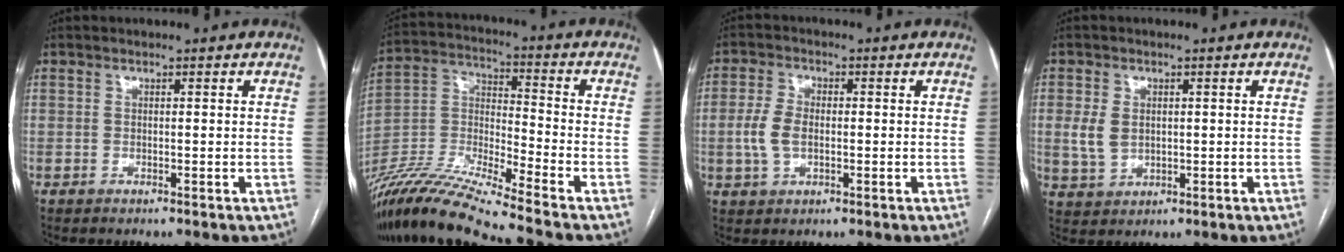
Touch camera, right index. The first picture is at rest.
{"total": 16.4, "force": [-14.4, -1.7, 7.6], "torque": [-0.152, -0.005, -0.273]}
{"total": 5.3, "force": [-0.6, 3.1, 4.2], "torque": [-0.106, 0.010, -0.011]}
{"total": 4.5, "force": [0.5, 3.3, 3.0], "torque": [-0.069, 0.007, 0.018]}